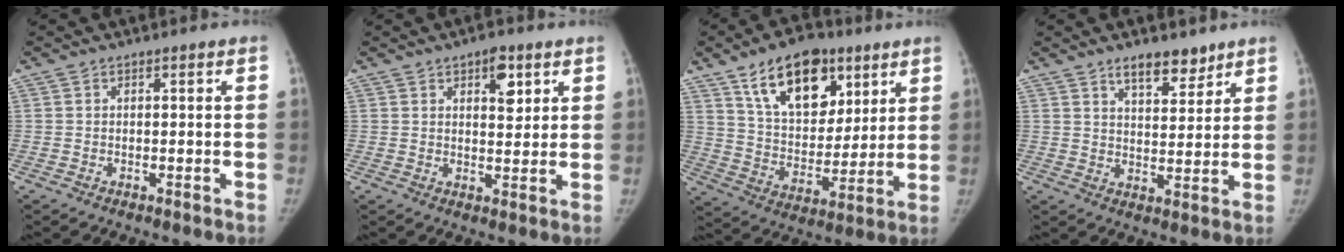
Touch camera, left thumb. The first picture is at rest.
{"total": 5.4, "force": [2.8, 2.7, 3.8], "torque": [-0.034, -0.014, 0.039]}
{"total": 19.2, "force": [10.6, 11.1, 11.6], "torque": [-0.136, -0.046, 0.182]}
{"total": 7.1, "force": [5.3, 3.0, 3.7], "torque": [-0.029, -0.038, 0.086]}